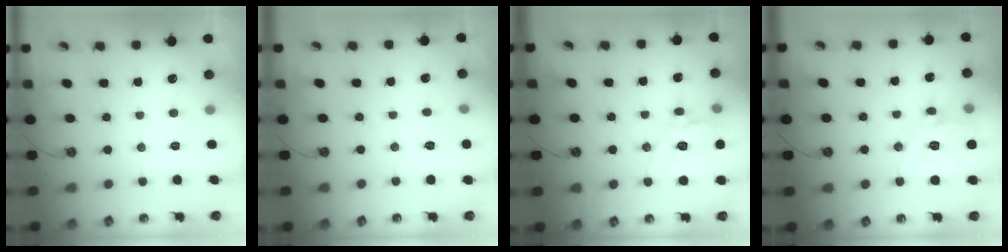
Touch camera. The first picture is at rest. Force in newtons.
{"total": 6.6, "press": 6.6, "slide": 0.5}
{"total": 15.7, "press": 15.5, "slide": 2.0}
{"total": 14.2, "press": 14.1, "slide": 1.8}